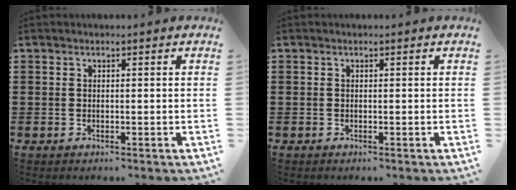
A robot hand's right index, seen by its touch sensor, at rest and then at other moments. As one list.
[{"total": 0.0}]